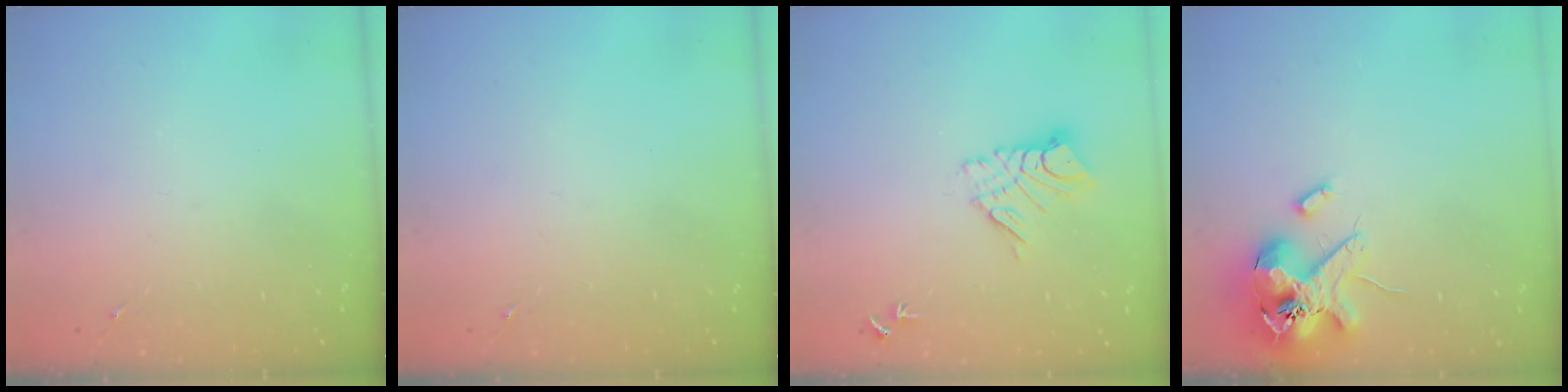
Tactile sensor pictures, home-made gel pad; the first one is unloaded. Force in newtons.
{"total": 0.0}
{"total": 9.8, "press": 9.8, "slide": 0.9}
{"total": 14.4, "press": 14.2, "slide": 2.4}